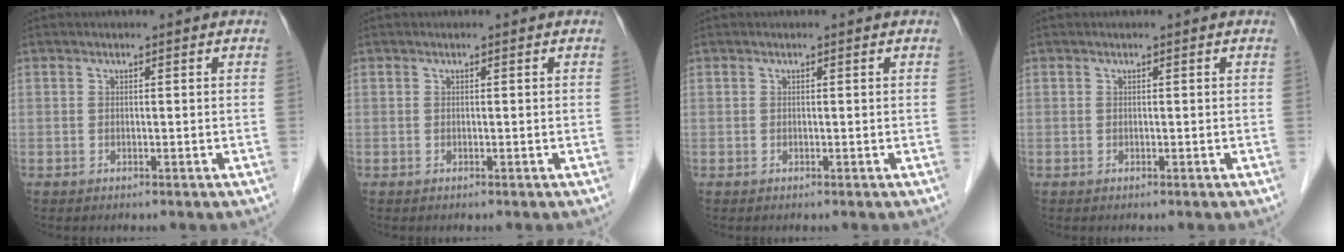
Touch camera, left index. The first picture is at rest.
{"total": 0.0}
{"total": 0.0}
{"total": 0.0}